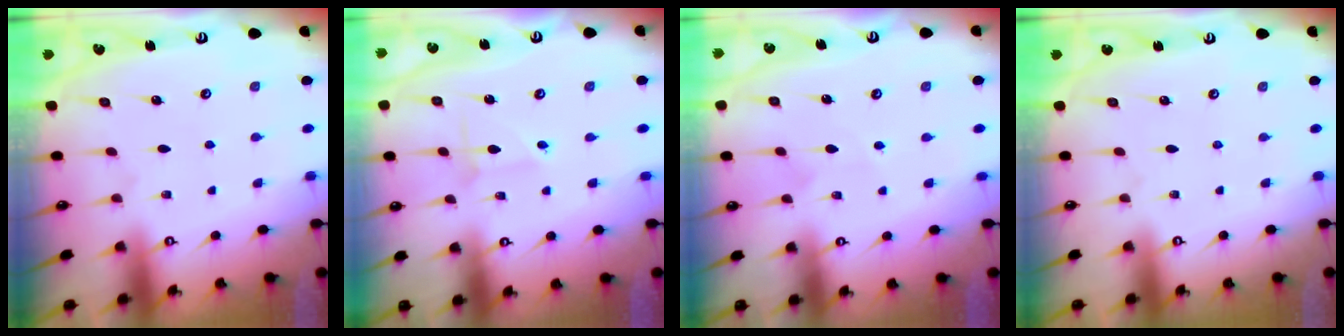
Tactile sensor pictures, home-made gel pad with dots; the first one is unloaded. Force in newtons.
{"total": 2.2, "press": 2.2, "slide": 0.2}
{"total": 3.4, "press": 3.3, "slide": 0.9}
{"total": 0.0}